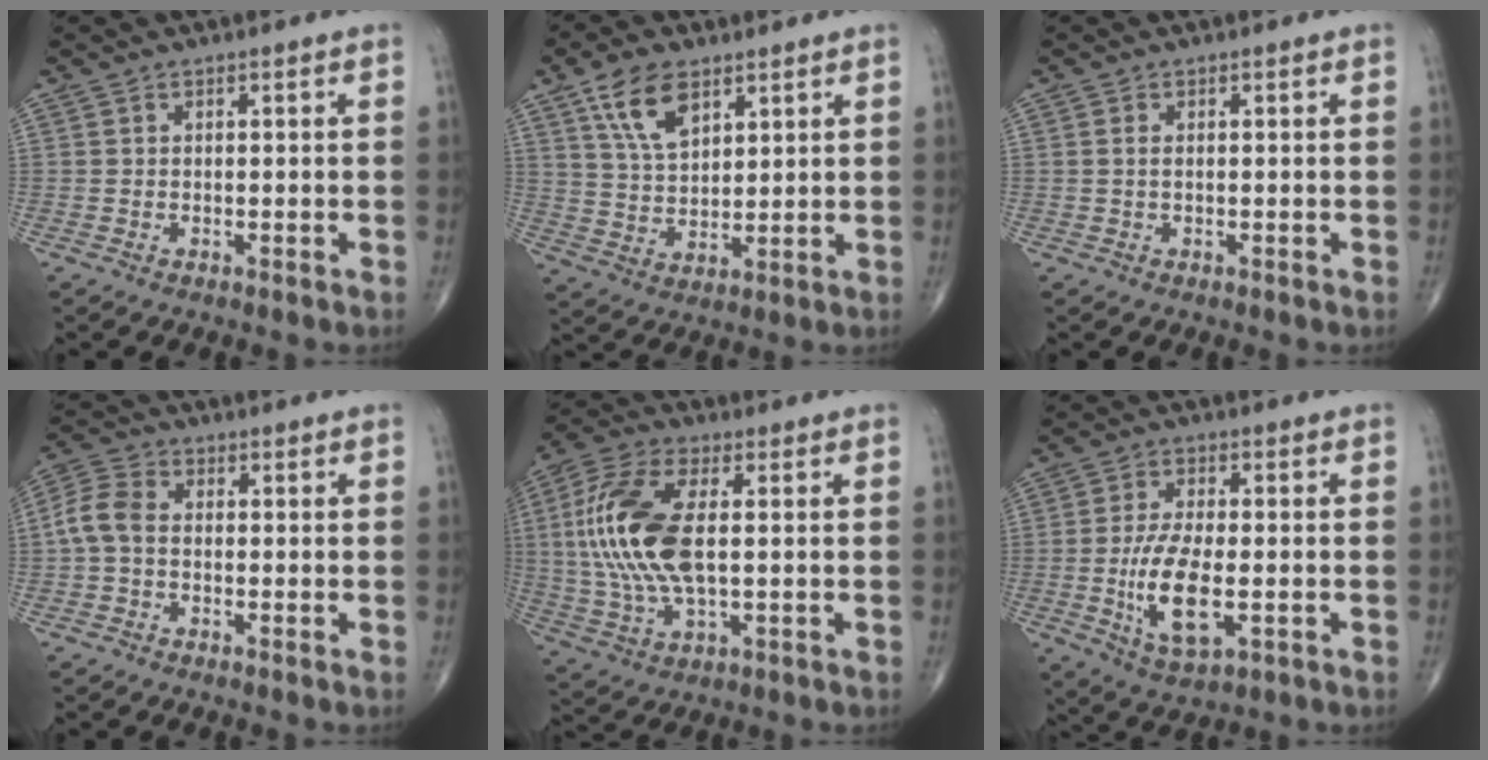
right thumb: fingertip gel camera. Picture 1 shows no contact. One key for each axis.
{"total": 9.7, "fx": 5.3, "fy": 5.2, "fz": 6.3, "tx": -0.100, "ty": -0.021, "tz": 0.106}
{"total": 0.8, "fx": 0.0, "fy": 0.4, "fz": 0.7, "tx": -0.017, "ty": 0.002, "tz": 0.000}
{"total": 6.0, "fx": -0.5, "fy": 4.1, "fz": 4.3, "tx": -0.088, "ty": 0.016, "tz": -0.023}
{"total": 17.4, "fx": 1.5, "fy": 8.0, "fz": 15.4, "tx": -0.341, "ty": 0.006, "tz": 0.026}
{"total": 11.2, "fx": -2.2, "fy": 4.7, "fz": 9.9, "tx": -0.195, "ty": -0.004, "tz": -0.034}